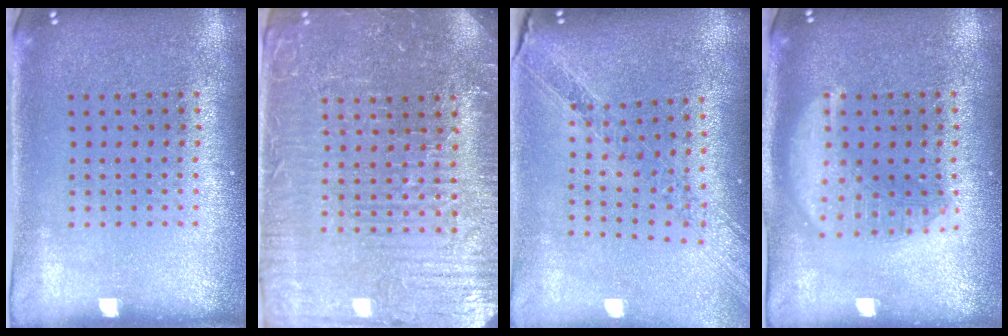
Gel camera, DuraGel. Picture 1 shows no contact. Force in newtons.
{"total": 4.6, "press": 4.4, "slide": 1.3}
{"total": 1.2, "press": 1.2, "slide": 0.1}
{"total": 2.9, "press": 2.9, "slide": 0.3}